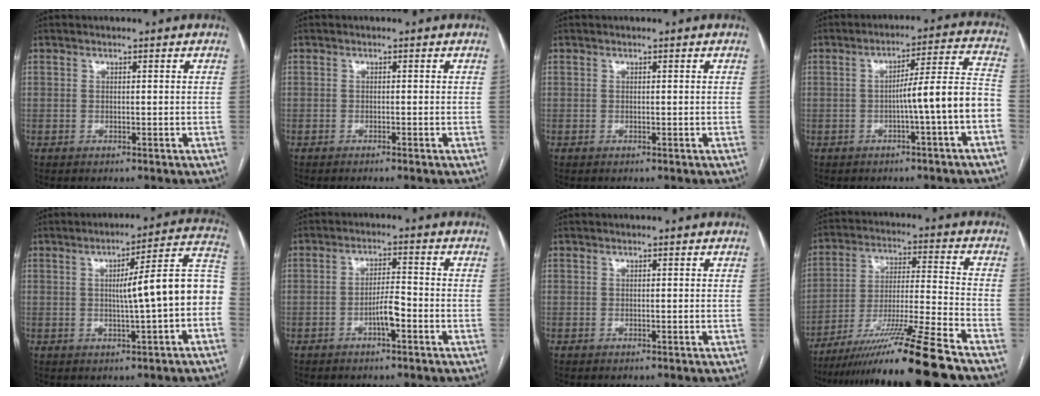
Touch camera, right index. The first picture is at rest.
{"total": 0.9, "force": [-0.8, -0.3, 0.5], "torque": [-0.007, 0.003, -0.013]}
{"total": 0.0}
{"total": 9.9, "force": [-3.1, -0.9, 9.4], "torque": [-0.127, 0.029, -0.042]}
{"total": 12.5, "force": [-0.9, 0.4, 12.4], "torque": [-0.159, 0.034, -0.014]}
{"total": 4.0, "force": [-1.7, 0.7, 3.6], "torque": [-0.062, 0.005, -0.031]}
{"total": 0.0}
{"total": 17.8, "force": [-14.2, -2.2, 10.6], "torque": [-0.188, -0.028, -0.243]}